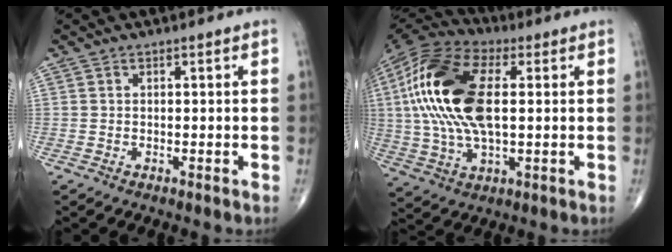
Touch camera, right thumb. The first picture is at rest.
{"total": 22.0, "force": [2.9, 10.8, 19.0], "torque": [-0.405, 0.006, 0.043]}